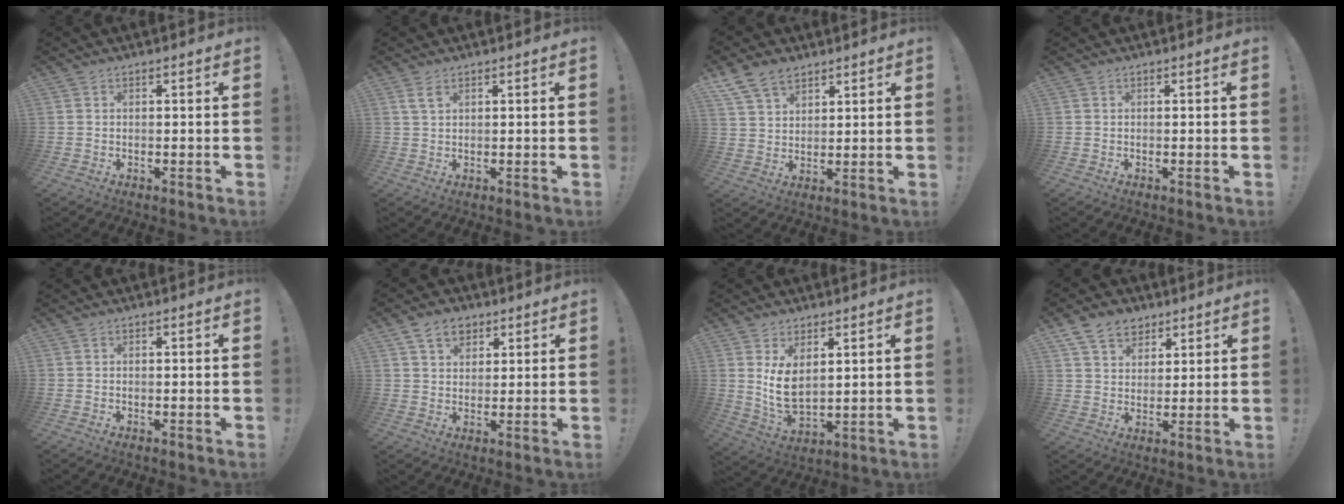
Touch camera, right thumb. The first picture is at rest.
{"total": 2.9, "force": [1.5, 1.1, 2.2], "torque": [-0.039, -0.001, 0.027]}
{"total": 9.0, "force": [6.3, 5.6, 3.3], "torque": [-0.058, -0.030, 0.123]}
{"total": 0.0}
{"total": 0.0}
{"total": 7.9, "force": [4.5, 5.6, 3.3], "torque": [-0.047, -0.012, 0.084]}
{"total": 8.4, "force": [3.6, 4.8, 5.9], "torque": [-0.114, -0.029, 0.069]}
{"total": 9.9, "force": [6.1, 7.1, 3.3], "torque": [-0.053, -0.030, 0.120]}